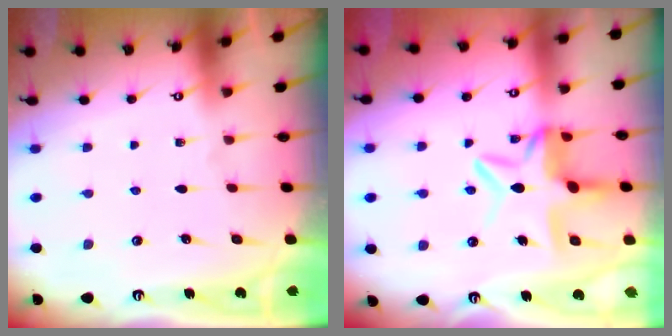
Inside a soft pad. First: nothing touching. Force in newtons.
{"total": 10.1, "press": 10.0, "slide": 0.9}